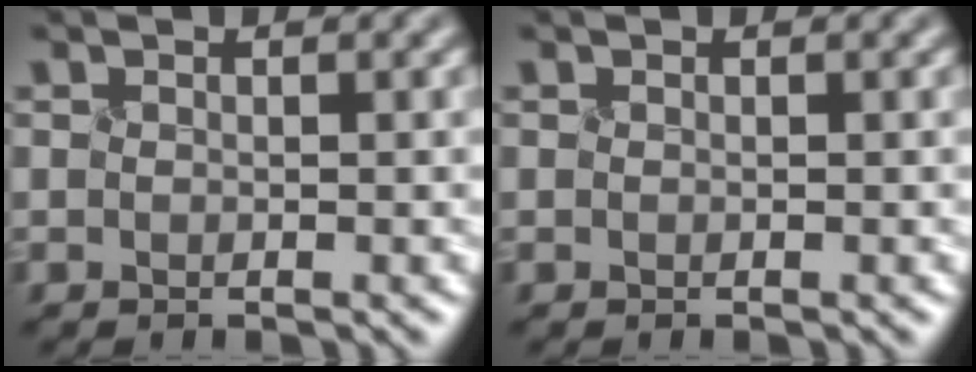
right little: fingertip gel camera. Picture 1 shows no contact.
{"total": 0.0}